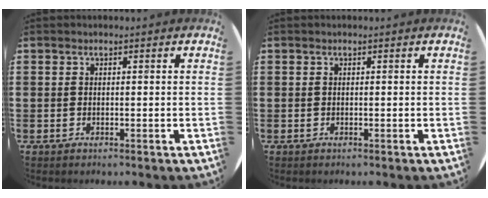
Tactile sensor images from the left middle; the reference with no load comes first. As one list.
[{"total": 0.0}]